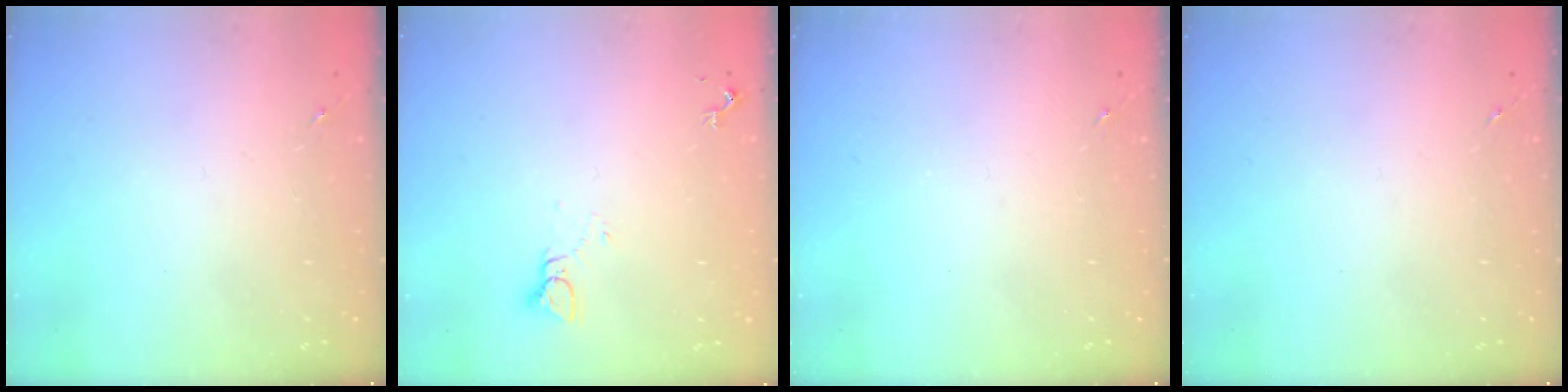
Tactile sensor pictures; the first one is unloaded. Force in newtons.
{"total": 3.2, "press": 3.2, "slide": 0.2}
{"total": 0.0}
{"total": 0.0}